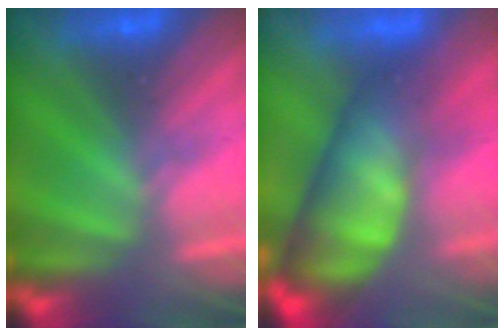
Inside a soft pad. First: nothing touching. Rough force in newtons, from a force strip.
{"total": 10.8}